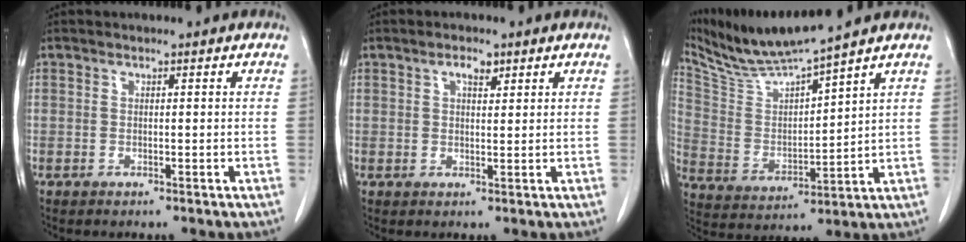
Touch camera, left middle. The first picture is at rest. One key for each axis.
{"total": 2.3, "fx": 1.3, "fy": 0.9, "fz": 1.7, "tx": -0.030, "ty": 0.002, "tz": 0.022}
{"total": 11.3, "fx": 10.4, "fy": -1.4, "fz": 4.2, "tx": -0.093, "ty": -0.006, "tz": 0.208}